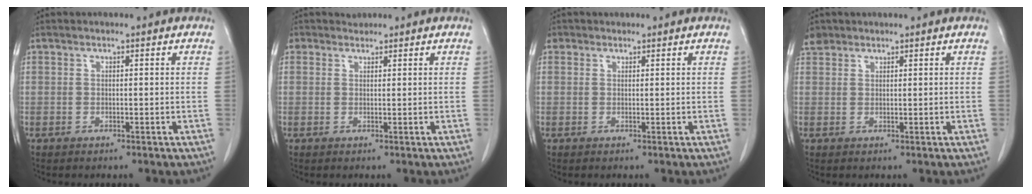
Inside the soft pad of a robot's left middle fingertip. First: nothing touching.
{"total": 1.3, "force": [1.1, 0.8, -0.2], "torque": [0.003, 0.008, 0.015]}
{"total": 1.1, "force": [0.7, 0.8, 0.0], "torque": [0.004, 0.004, 0.009]}
{"total": 1.9, "force": [1.6, 1.0, 0.0], "torque": [-0.002, 0.009, 0.029]}